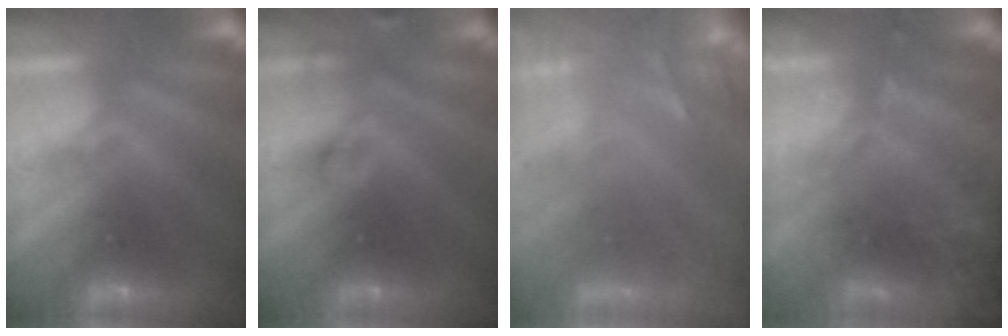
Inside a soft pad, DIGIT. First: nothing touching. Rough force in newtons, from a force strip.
{"total": 2.9}
{"total": 8.3}
{"total": 9.8}